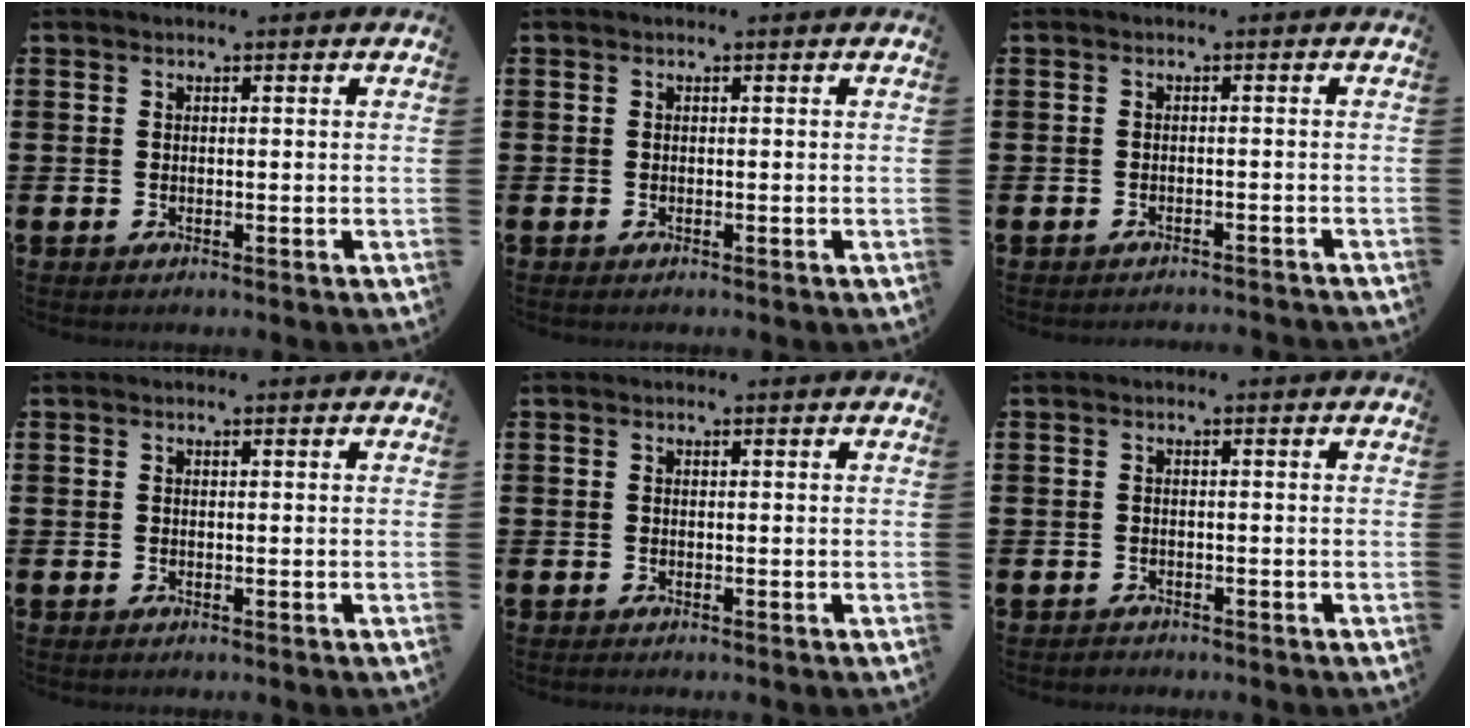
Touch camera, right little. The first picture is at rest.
{"total": 0.0}
{"total": 1.1, "force": [-1.1, -0.2, -0.1], "torque": [0.001, 0.002, -0.022]}
{"total": 0.0}
{"total": 0.0}
{"total": 0.6, "force": [-0.6, 0.2, -0.1], "torque": [0.000, 0.000, -0.014]}